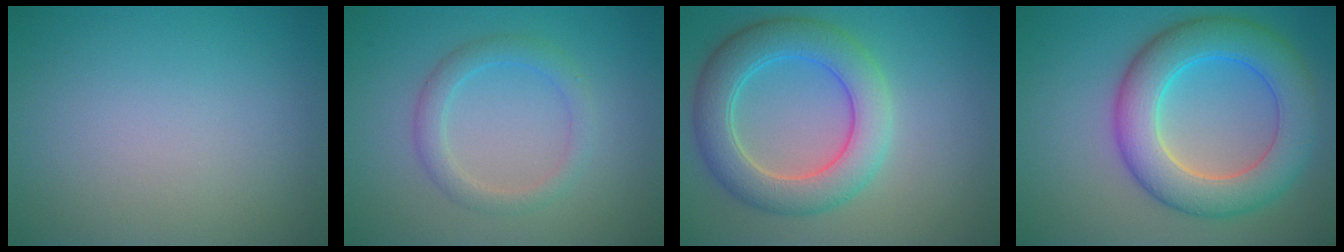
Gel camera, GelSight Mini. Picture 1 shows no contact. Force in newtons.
{"total": 2.5, "press": 2.5, "slide": 0.2}
{"total": 6.4, "press": 6.4, "slide": 0.1}
{"total": 8.0, "press": 8.0, "slide": 0.1}